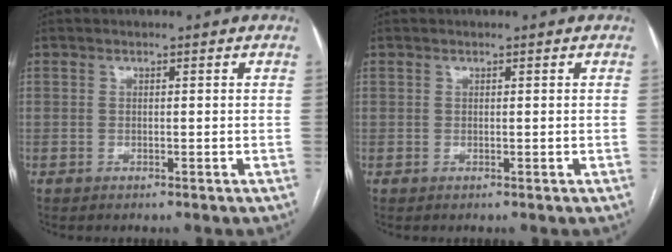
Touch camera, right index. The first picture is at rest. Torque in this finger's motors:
{"motor_torque": [0.00, 0.00, 0.00, 0.00]}